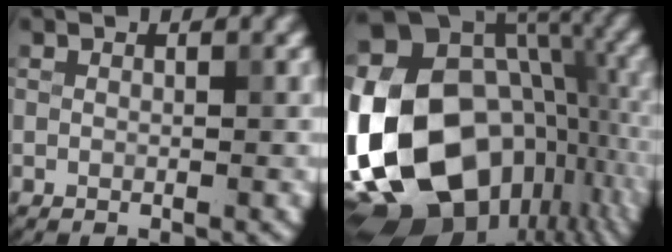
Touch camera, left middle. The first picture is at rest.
{"total": 22.6, "force": [-4.5, 16.6, 14.6], "torque": [-0.289, -0.013, -0.069]}